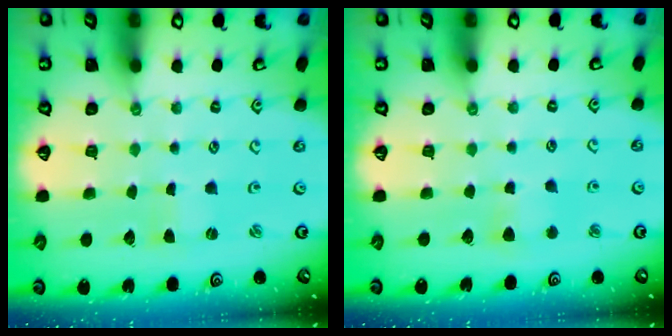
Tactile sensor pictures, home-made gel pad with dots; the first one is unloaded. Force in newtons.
{"total": 3.8, "press": 3.7, "slide": 0.7}